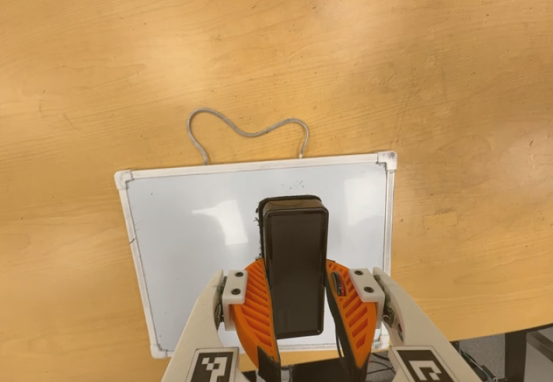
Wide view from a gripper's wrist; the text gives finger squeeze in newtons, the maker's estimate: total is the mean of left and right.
{"total": 5.2, "left": 4.9, "right": 5.6}